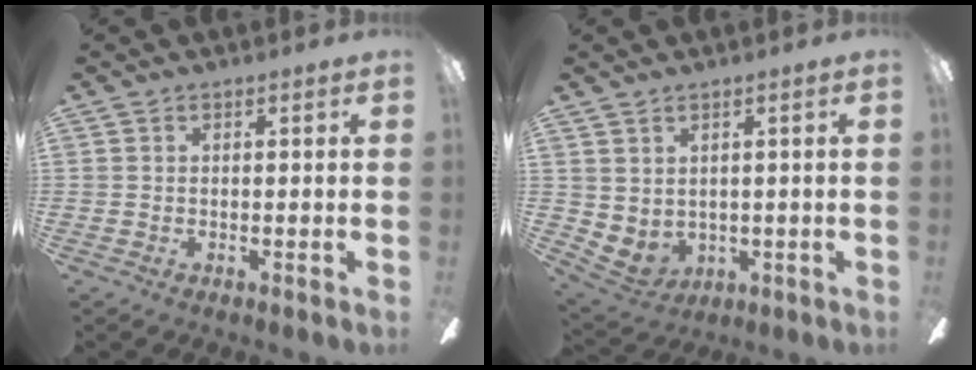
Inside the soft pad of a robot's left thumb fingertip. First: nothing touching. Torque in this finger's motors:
{"motor_torque": [0.64, 0.65, 0.06, 0.12, 0.04]}